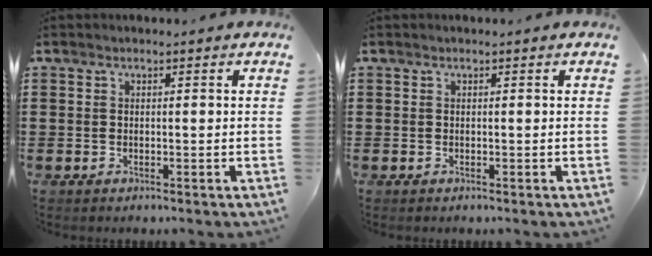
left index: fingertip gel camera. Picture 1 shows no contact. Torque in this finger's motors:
{"motor_torque": [0.00, 0.00, 0.00, 0.00]}